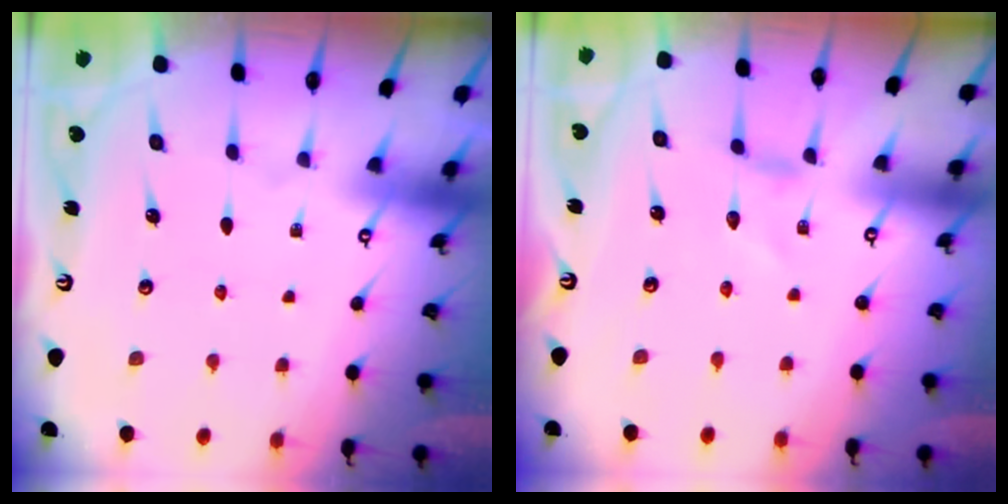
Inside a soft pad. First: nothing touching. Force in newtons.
{"total": 0.0}